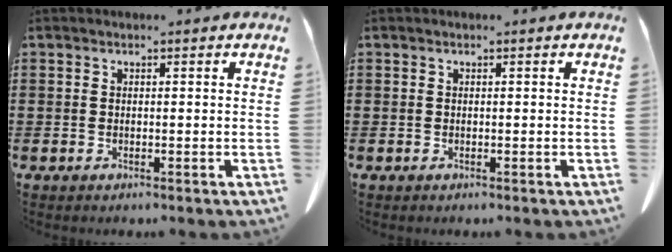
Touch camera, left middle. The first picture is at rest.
{"total": 0.0}